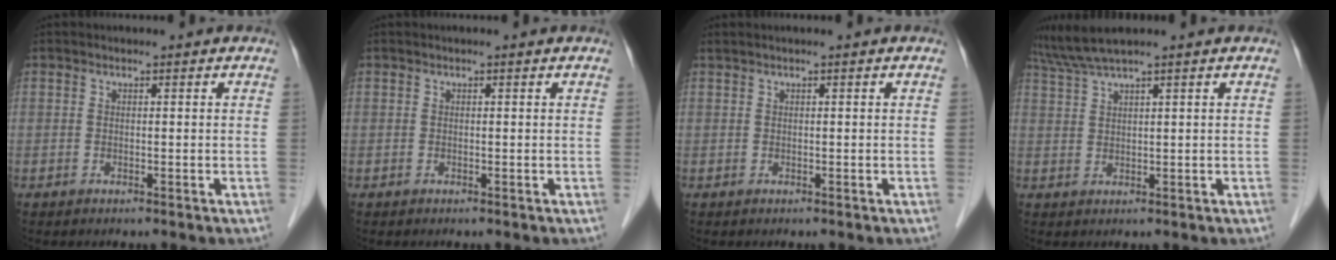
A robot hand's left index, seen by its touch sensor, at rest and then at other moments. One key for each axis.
{"total": 0.0}
{"total": 0.6, "fx": 0.5, "fy": -0.1, "fz": 0.3, "tx": -0.007, "ty": 0.007, "tz": 0.014}
{"total": 4.5, "fx": 3.8, "fy": -1.0, "fz": 2.0, "tx": -0.055, "ty": 0.014, "tz": 0.086}